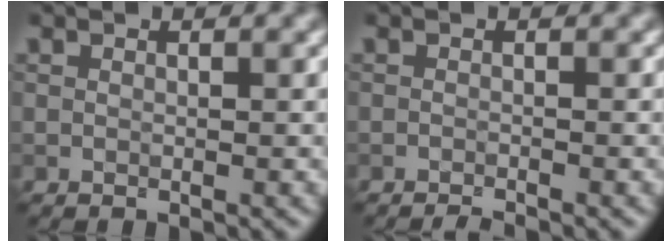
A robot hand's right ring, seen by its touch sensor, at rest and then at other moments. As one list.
[{"total": 1.1, "force": [-1.0, 0.1, 0.5], "torque": [-0.001, 0.000, -0.021]}]